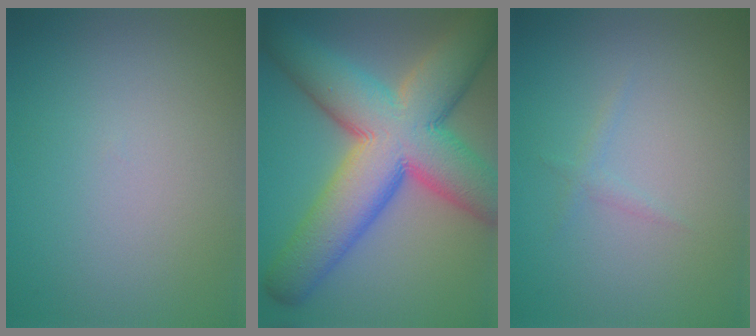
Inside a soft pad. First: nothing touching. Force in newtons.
{"total": 14.8, "press": 14.8, "slide": 0.5}
{"total": 0.8, "press": 0.8, "slide": 0.0}